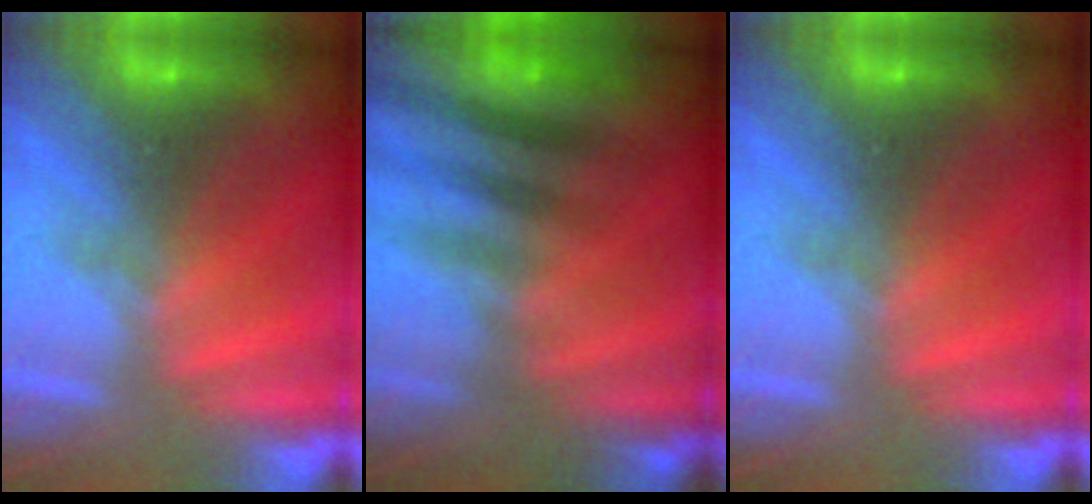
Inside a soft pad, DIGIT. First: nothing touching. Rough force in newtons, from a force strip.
{"total": 2.9}
{"total": 0.0}